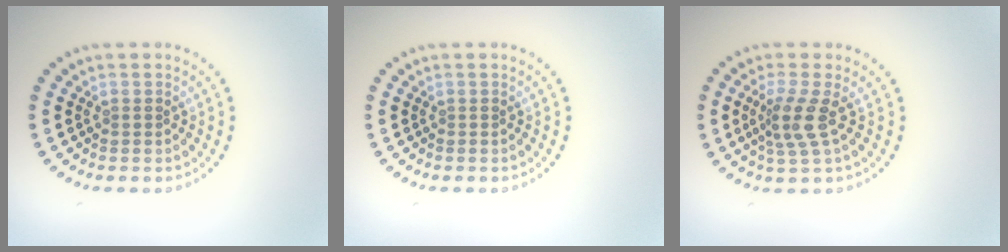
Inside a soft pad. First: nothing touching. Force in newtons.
{"total": 0.0}
{"total": 2.8, "press": 2.1, "slide": 1.8}